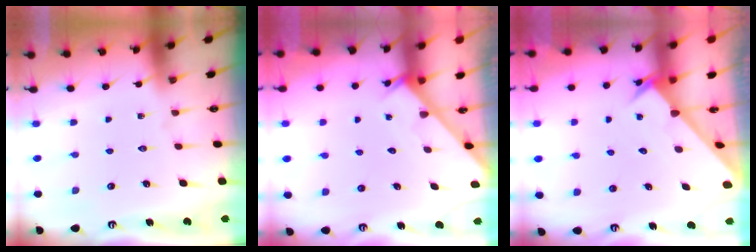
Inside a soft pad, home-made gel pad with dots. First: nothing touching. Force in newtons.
{"total": 2.0, "press": 2.0, "slide": 0.1}
{"total": 2.5, "press": 2.5, "slide": 0.2}